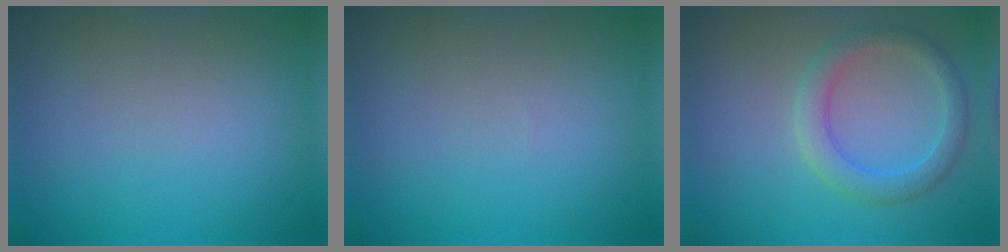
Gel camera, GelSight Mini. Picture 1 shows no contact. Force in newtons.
{"total": 0.0}
{"total": 3.0, "press": 3.0, "slide": 0.2}